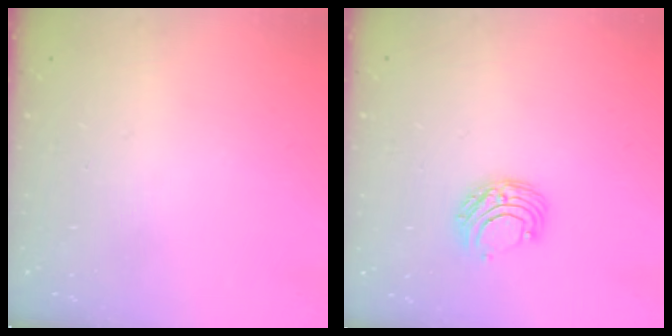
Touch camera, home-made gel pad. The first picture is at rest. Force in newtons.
{"total": 6.4, "press": 6.3, "slide": 0.6}